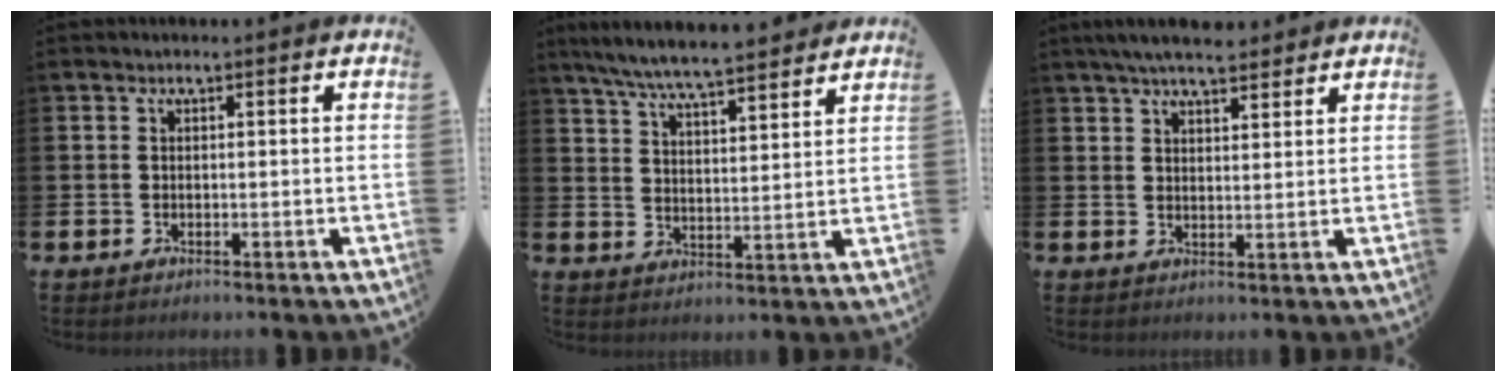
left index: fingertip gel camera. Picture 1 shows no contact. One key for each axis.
{"total": 7.4, "fx": 7.0, "fy": 0.3, "fz": 2.2, "tx": -0.068, "ty": -0.040, "tz": 0.126}
{"total": 5.5, "fx": 5.1, "fy": 1.2, "fz": 1.7, "tx": -0.033, "ty": -0.017, "tz": 0.091}